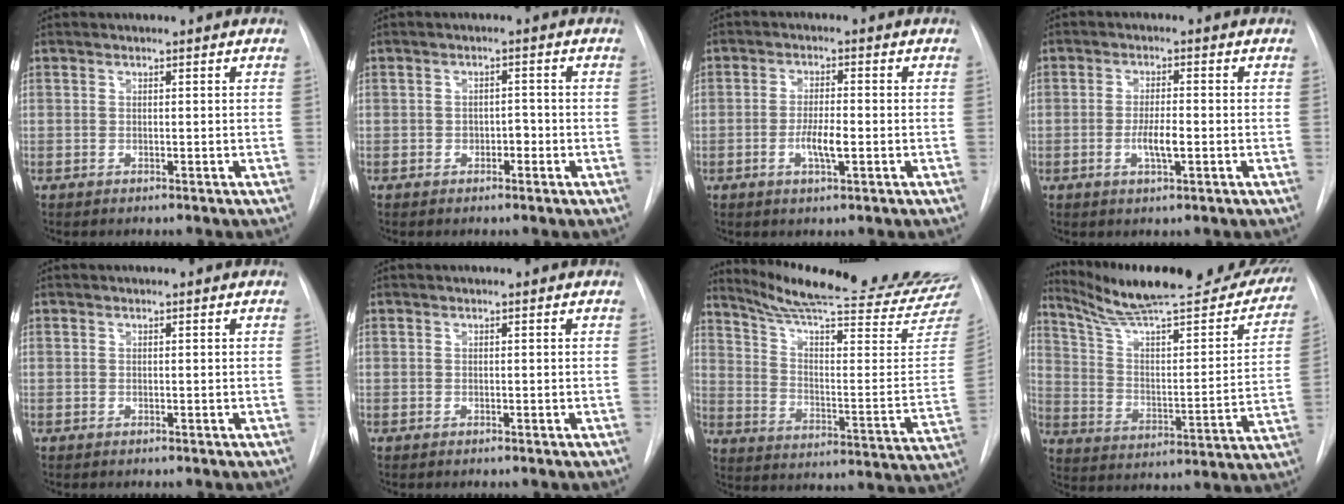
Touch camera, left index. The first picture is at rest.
{"total": 1.7, "force": [-0.7, 1.1, 1.1], "torque": [-0.011, 0.005, -0.010]}
{"total": 4.1, "force": [-1.2, 0.7, 3.9], "torque": [-0.073, -0.003, -0.020]}
{"total": 3.8, "force": [-1.0, 0.7, 3.6], "torque": [-0.067, -0.002, -0.017]}
{"total": 0.0}
{"total": 0.0}
{"total": 28.7, "force": [26.2, 0.2, 11.8], "torque": [-0.181, -0.118, 0.345]}
{"total": 29.2, "force": [25.6, 4.6, 13.3], "torque": [-0.191, -0.054, 0.349]}